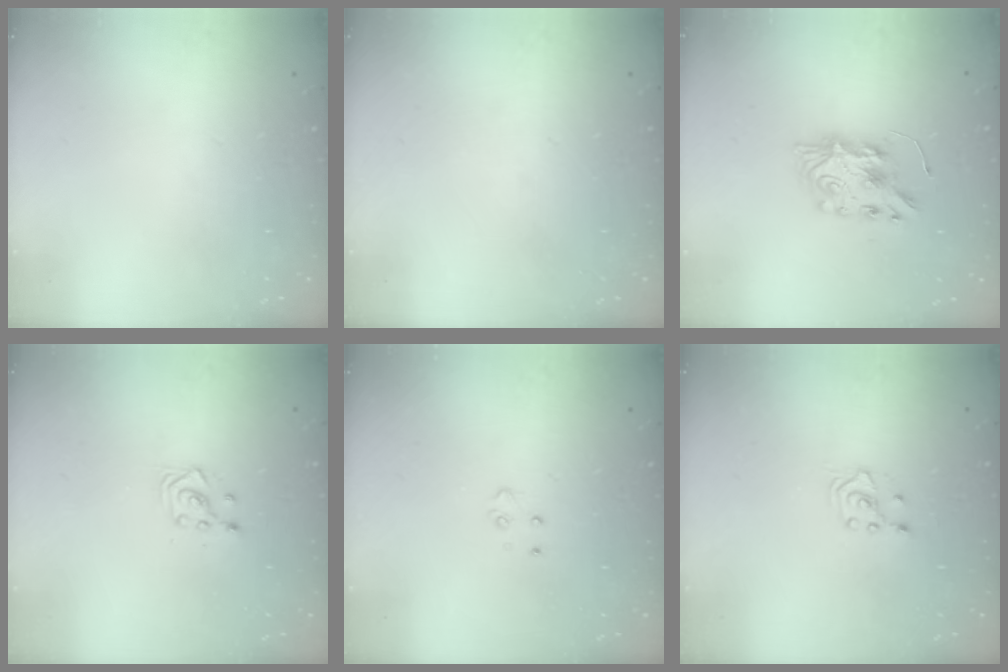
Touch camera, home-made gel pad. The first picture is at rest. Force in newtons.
{"total": 0.0}
{"total": 8.4, "press": 8.4, "slide": 0.7}
{"total": 3.0, "press": 3.0, "slide": 0.5}
{"total": 3.6, "press": 3.6, "slide": 0.4}
{"total": 2.5, "press": 2.4, "slide": 0.9}